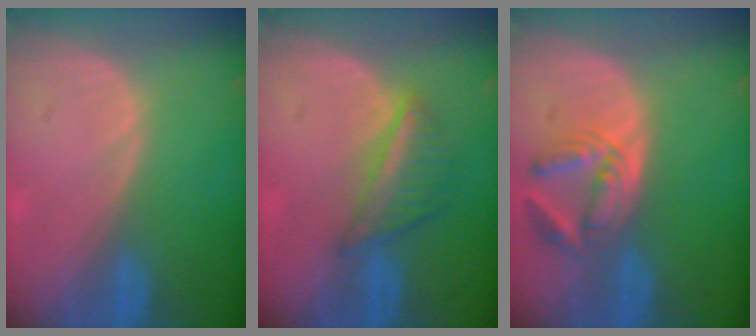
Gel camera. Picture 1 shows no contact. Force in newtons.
{"total": 5.3, "press": 5.2, "slide": 1.1}
{"total": 5.7, "press": 5.7, "slide": 0.6}